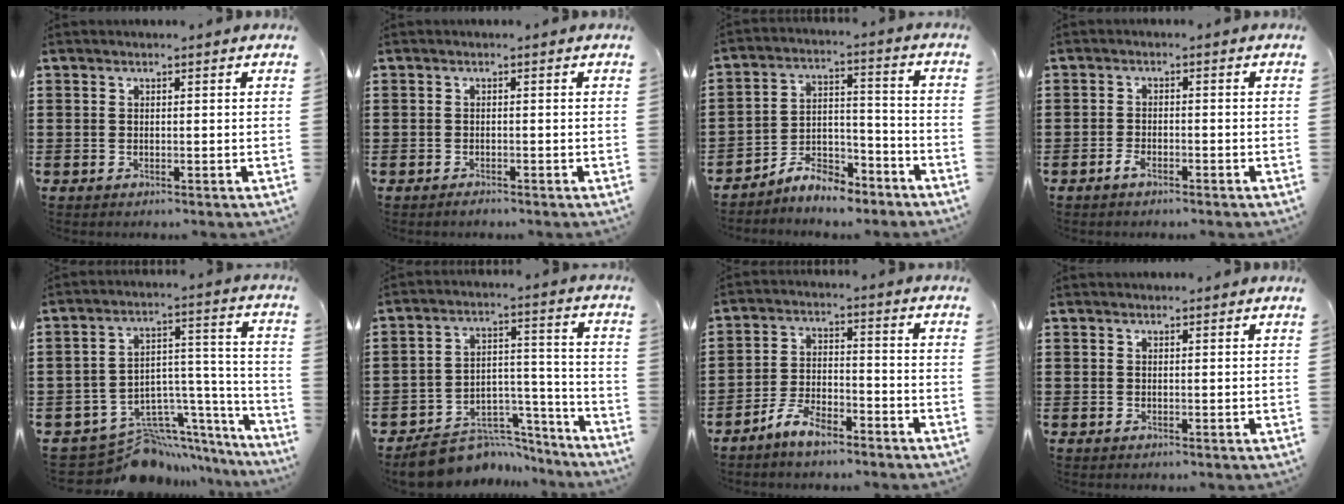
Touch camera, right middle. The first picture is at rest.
{"total": 0.8, "force": [-0.8, 0.2, 0.2], "torque": [-0.005, -0.002, -0.015]}
{"total": 7.5, "force": [-6.9, 2.1, 2.2], "torque": [-0.044, 0.019, -0.133]}
{"total": 1.9, "force": [-1.4, 0.6, 1.1], "torque": [-0.030, -0.003, -0.029]}
{"total": 9.1, "force": [-7.7, 4.4, 2.2], "torque": [-0.036, 0.014, -0.134]}
{"total": 8.7, "force": [-7.8, 3.5, 1.8], "torque": [-0.023, 0.037, -0.144]}
{"total": 5.9, "force": [-5.1, 1.6, 2.7], "torque": [-0.061, 0.007, -0.101]}
{"total": 0.6, "force": [0.5, 0.3, 0.0], "torque": [0.007, -0.002, 0.008]}